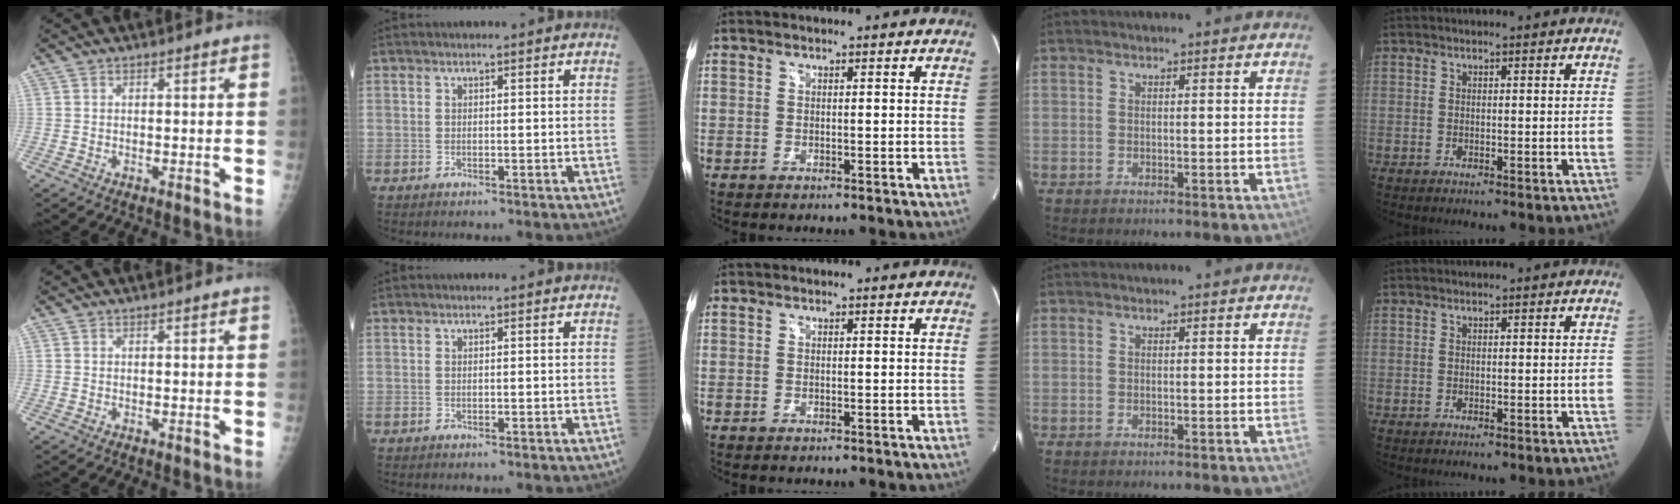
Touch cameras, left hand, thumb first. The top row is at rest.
{}